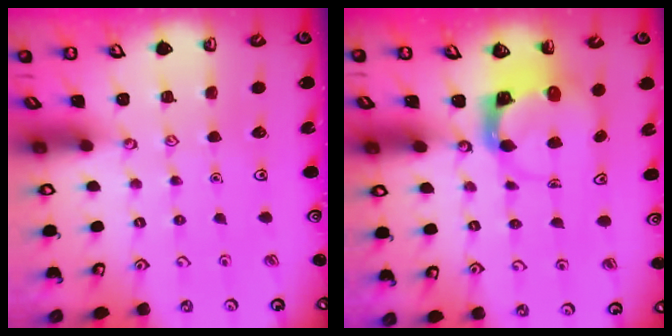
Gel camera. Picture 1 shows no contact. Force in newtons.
{"total": 3.7, "press": 3.7, "slide": 0.5}